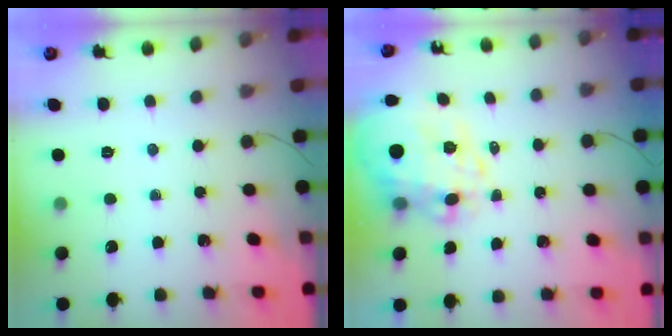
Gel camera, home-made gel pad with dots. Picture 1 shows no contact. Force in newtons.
{"total": 12.2, "press": 11.9, "slide": 2.8}